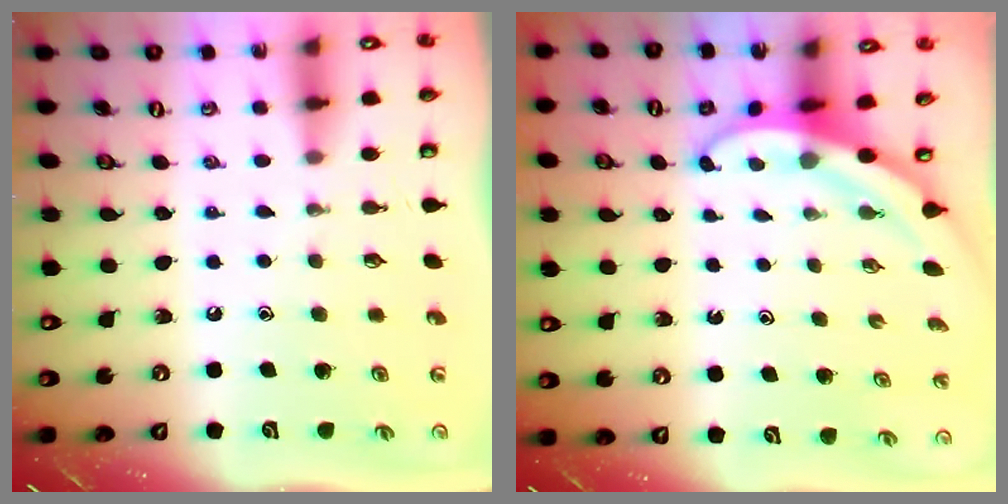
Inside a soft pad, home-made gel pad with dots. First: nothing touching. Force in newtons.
{"total": 3.5, "press": 3.5, "slide": 0.1}